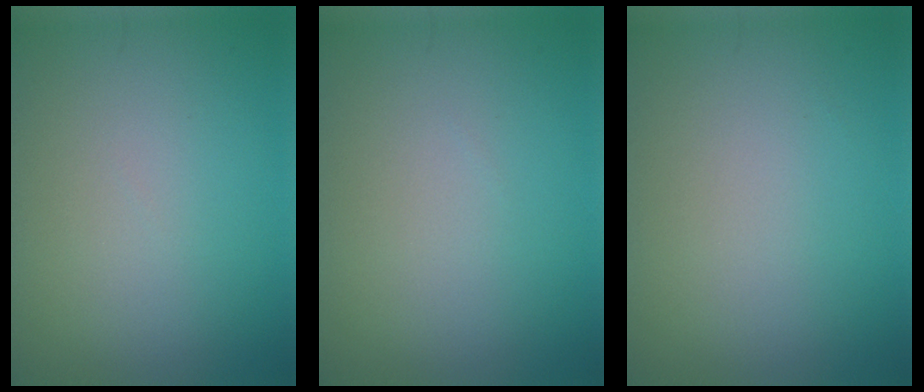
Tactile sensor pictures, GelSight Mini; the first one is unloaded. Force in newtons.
{"total": 0.0}
{"total": 0.0}